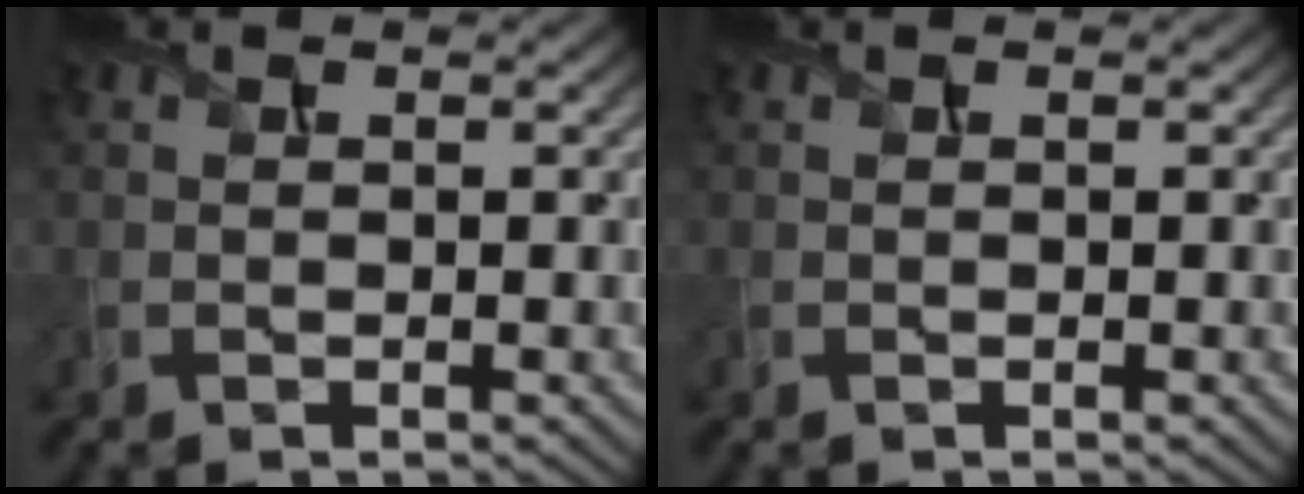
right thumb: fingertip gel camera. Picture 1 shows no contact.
{"total": 0.0}